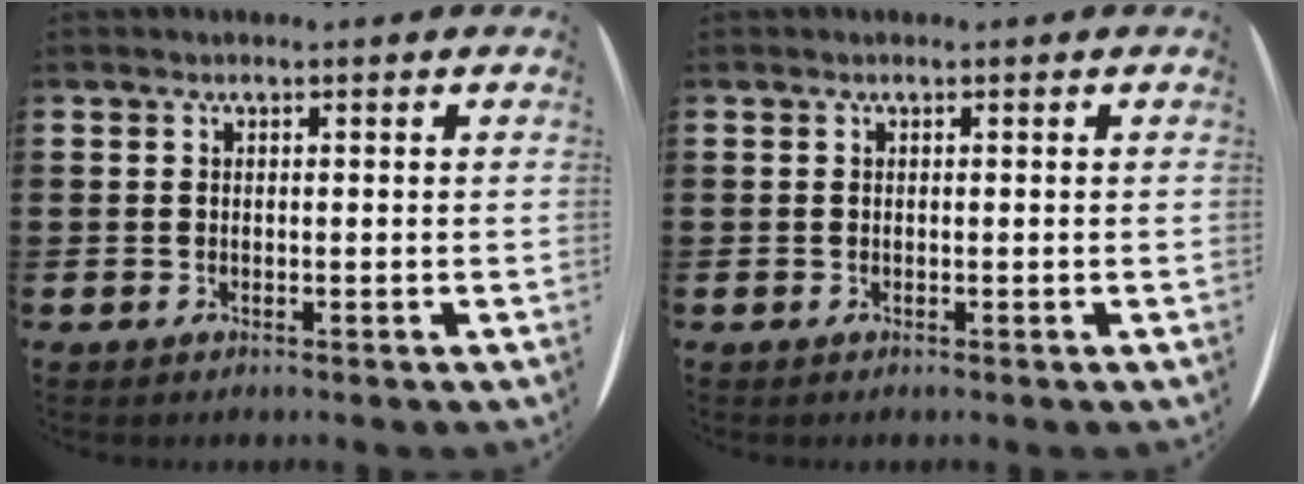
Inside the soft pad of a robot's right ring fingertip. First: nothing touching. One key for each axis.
{"total": 0.0}